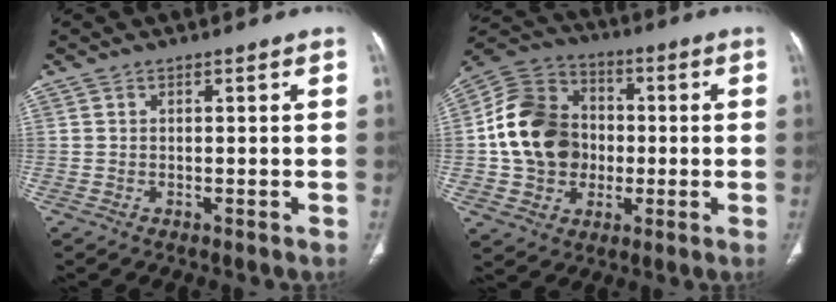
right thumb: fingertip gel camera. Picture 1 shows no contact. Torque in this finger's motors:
{"motor_torque": [1.39, 1.64, 0.23, -0.09, 0.10]}